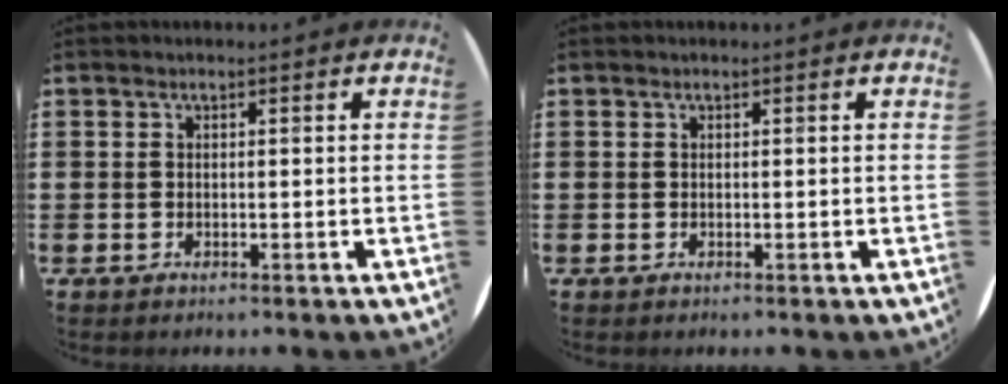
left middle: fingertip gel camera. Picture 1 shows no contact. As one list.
[{"total": 0.0}]